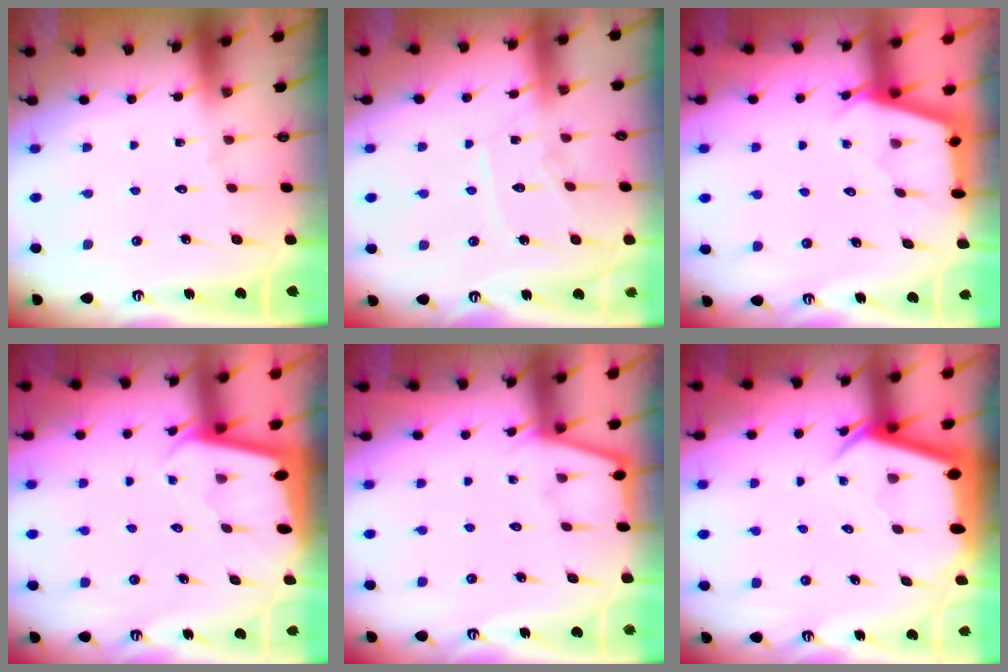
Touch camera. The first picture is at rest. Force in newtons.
{"total": 8.2, "press": 8.2, "slide": 0.0}
{"total": 2.7, "press": 2.7, "slide": 0.3}
{"total": 1.9, "press": 1.9, "slide": 0.0}
{"total": 4.4, "press": 4.4, "slide": 0.3}
{"total": 4.0, "press": 4.0, "slide": 0.4}